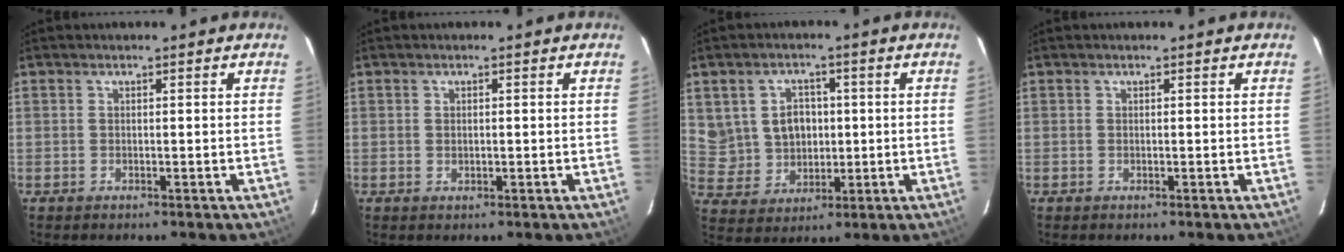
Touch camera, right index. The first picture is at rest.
{"total": 0.7, "force": [0.0, 0.6, 0.4], "torque": [-0.006, 0.003, 0.001]}
{"total": 8.8, "force": [1.6, 7.9, 3.4], "torque": [-0.080, 0.018, 0.050]}
{"total": 0.0}